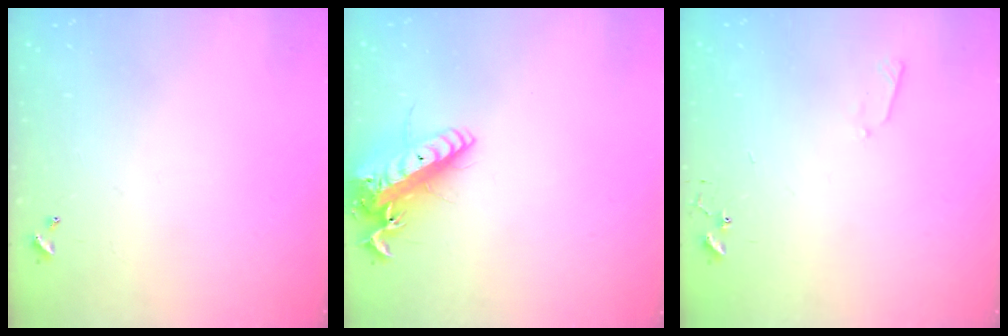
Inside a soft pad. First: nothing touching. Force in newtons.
{"total": 17.4, "press": 17.0, "slide": 3.4}
{"total": 4.1, "press": 4.0, "slide": 0.6}